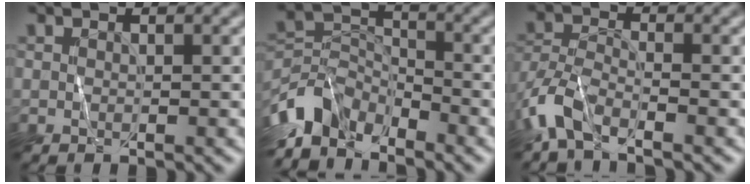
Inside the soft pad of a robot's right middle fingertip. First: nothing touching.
{"total": 5.6, "force": [-4.4, 2.8, 2.0], "torque": [-0.036, -0.003, -0.098]}
{"total": 4.4, "force": [-3.2, 1.6, 2.6], "torque": [-0.059, -0.004, -0.076]}